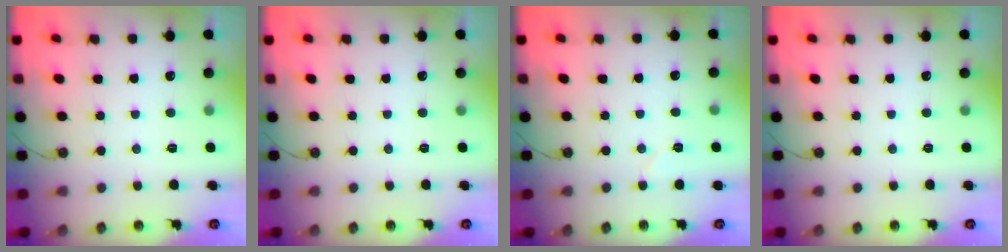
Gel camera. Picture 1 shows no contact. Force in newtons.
{"total": 0.0}
{"total": 3.4, "press": 3.1, "slide": 1.4}
{"total": 0.0}